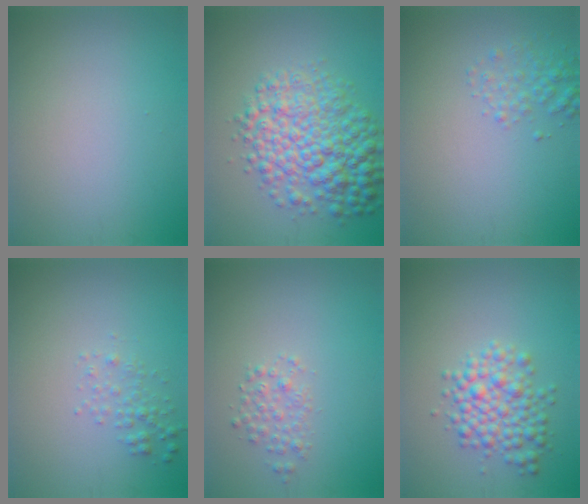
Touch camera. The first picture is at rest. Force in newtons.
{"total": 7.9, "press": 7.9, "slide": 0.1}
{"total": 1.8, "press": 1.8, "slide": 0.1}
{"total": 1.5, "press": 1.5, "slide": 0.1}
{"total": 1.6, "press": 1.6, "slide": 0.0}
{"total": 4.3, "press": 4.3, "slide": 0.1}